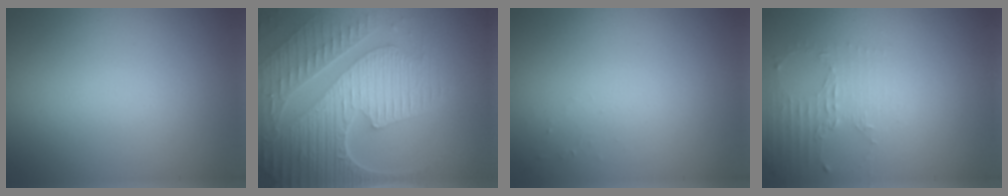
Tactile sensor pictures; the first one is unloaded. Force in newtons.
{"total": 8.8, "press": 6.4, "slide": 6.1}
{"total": 0.5, "press": 0.5, "slide": 0.1}
{"total": 2.3, "press": 1.6, "slide": 1.6}